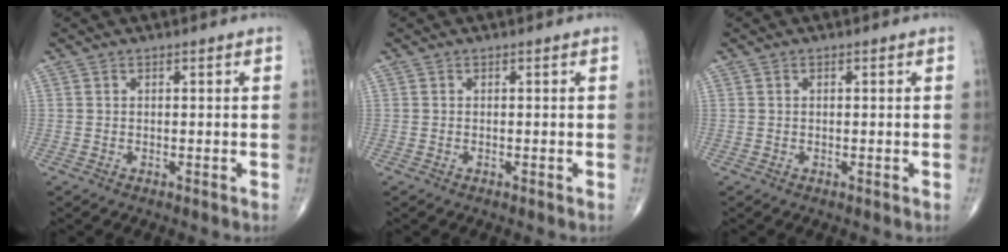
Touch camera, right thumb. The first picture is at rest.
{"total": 0.0}
{"total": 0.0}